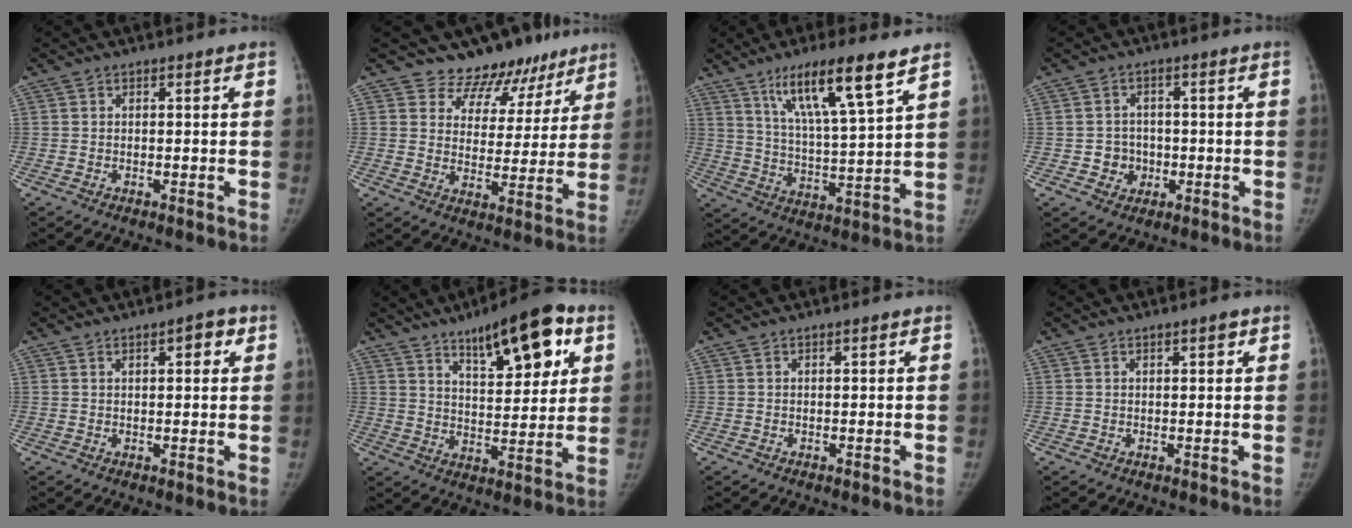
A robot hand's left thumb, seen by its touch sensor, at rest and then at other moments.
{"total": 11.3, "force": [9.4, 6.3, 0.9], "torque": [0.039, -0.066, 0.116]}
{"total": 14.6, "force": [8.8, 1.9, 11.6], "torque": [-0.200, -0.040, 0.158]}
{"total": 4.6, "force": [-1.1, 4.3, 1.2], "torque": [0.010, 0.010, -0.017]}
{"total": 3.5, "force": [1.6, 1.3, 2.8], "torque": [-0.027, -0.002, 0.020]}
{"total": 15.9, "force": [8.4, 5.7, 12.2], "torque": [-0.144, -0.031, 0.127]}
{"total": 0.0}
{"total": 1.5, "force": [0.9, 0.4, 1.2], "torque": [-0.016, -0.002, 0.012]}